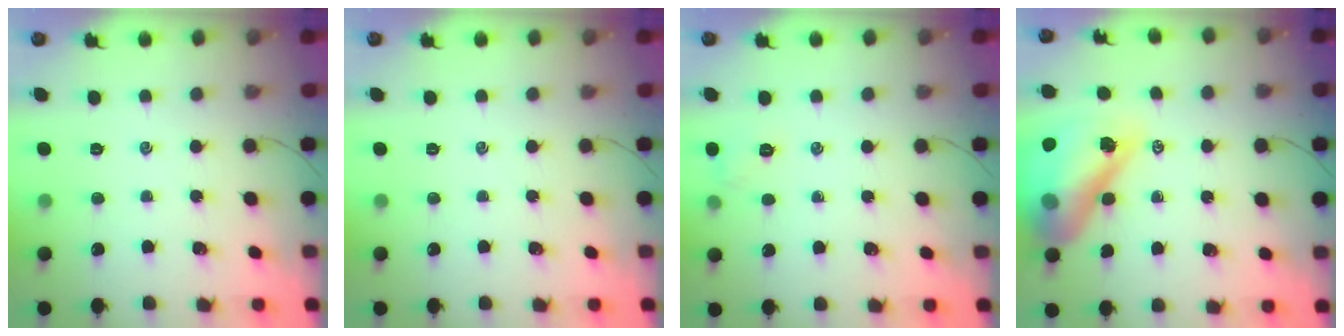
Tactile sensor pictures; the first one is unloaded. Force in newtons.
{"total": 0.0}
{"total": 5.6, "press": 5.4, "slide": 1.2}
{"total": 21.8, "press": 20.9, "slide": 6.1}